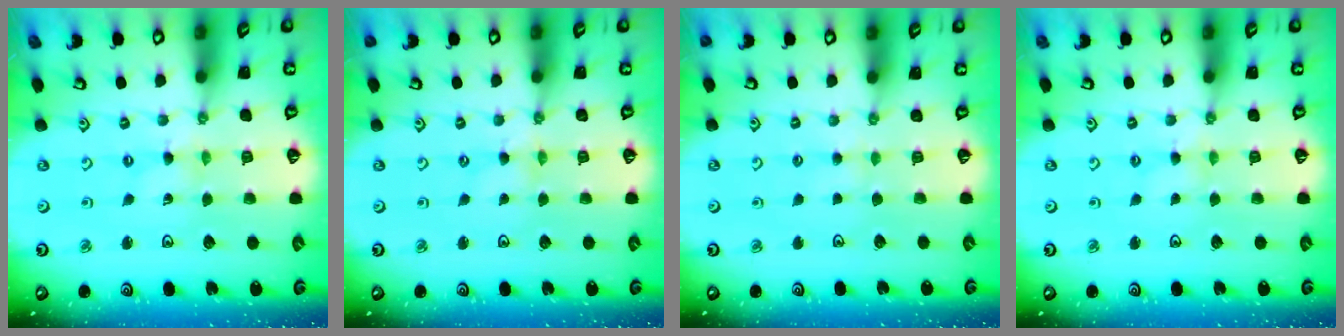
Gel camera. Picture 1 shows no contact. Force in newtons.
{"total": 0.8, "press": 0.8, "slide": 0.2}
{"total": 2.2, "press": 2.2, "slide": 0.4}
{"total": 2.3, "press": 2.3, "slide": 0.3}